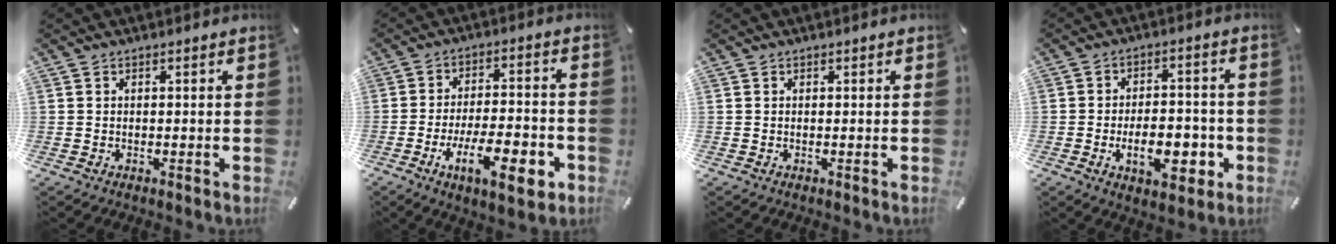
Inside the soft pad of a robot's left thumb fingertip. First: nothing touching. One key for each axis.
{"total": 15.4, "fx": -6.3, "fy": 5.1, "fz": 13.1, "tx": -0.208, "ty": 0.017, "tz": -0.094}
{"total": 0.0}
{"total": 11.7, "fx": -3.5, "fy": 6.4, "fz": 9.1, "tx": -0.135, "ty": 0.006, "tz": -0.057}